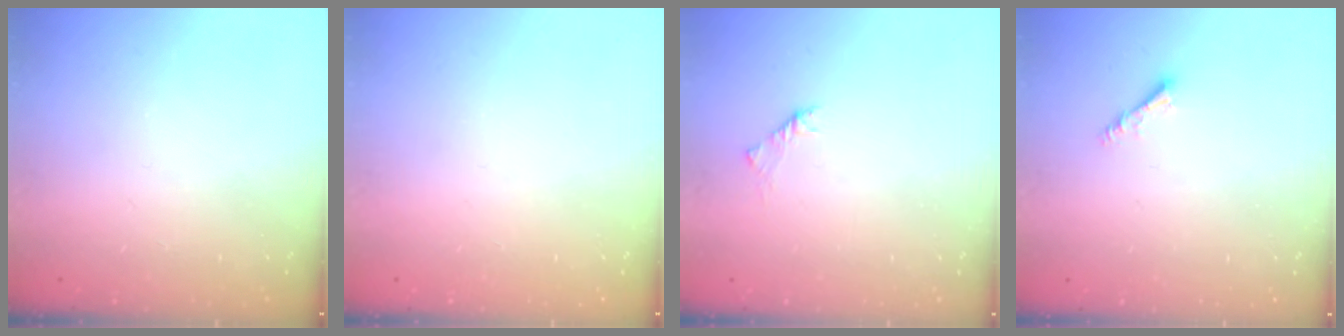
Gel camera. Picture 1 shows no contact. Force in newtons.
{"total": 0.0}
{"total": 1.6, "press": 1.4, "slide": 0.6}
{"total": 3.0, "press": 2.9, "slide": 0.6}